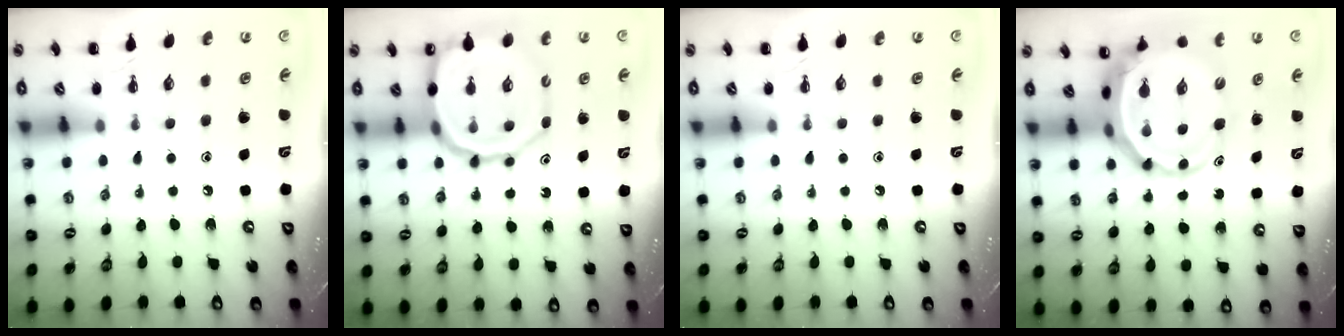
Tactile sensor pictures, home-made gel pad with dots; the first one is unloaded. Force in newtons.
{"total": 17.3, "press": 17.1, "slide": 2.7}
{"total": 0.0}
{"total": 7.7, "press": 7.4, "slide": 2.1}